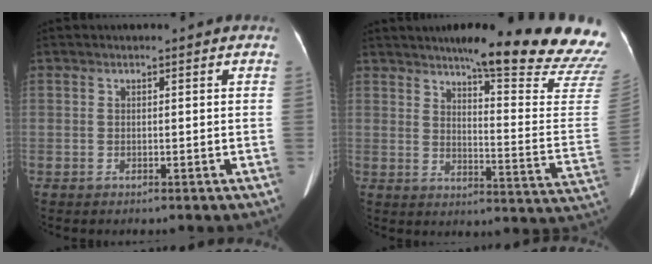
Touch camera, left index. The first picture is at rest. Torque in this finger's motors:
{"motor_torque": [0.95, -1.19, 0.23, 0.05]}